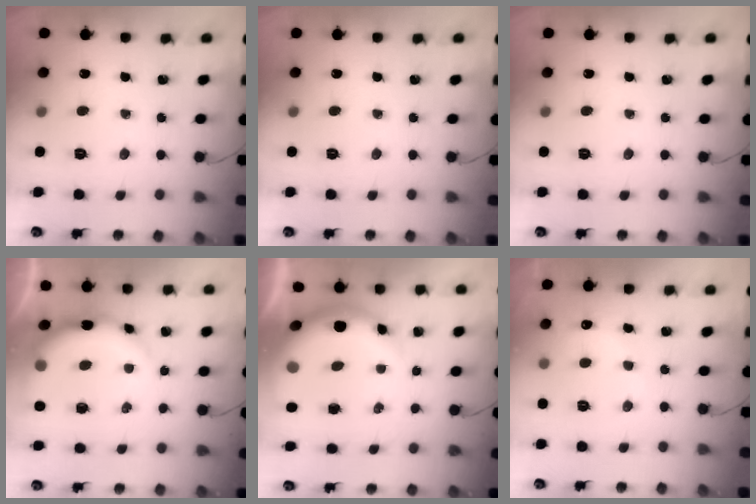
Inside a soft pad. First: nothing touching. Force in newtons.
{"total": 0.0}
{"total": 0.0}
{"total": 9.3, "press": 9.1, "slide": 2.0}
{"total": 10.3, "press": 9.9, "slide": 2.7}
{"total": 6.3, "press": 6.3, "slide": 0.9}